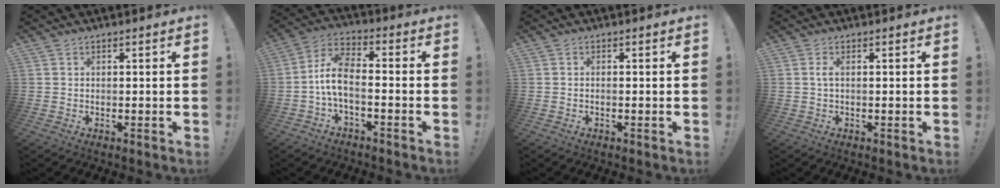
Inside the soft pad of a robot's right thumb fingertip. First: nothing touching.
{"total": 8.8, "force": [-2.3, 4.4, 7.3], "torque": [-0.148, 0.011, -0.039]}
{"total": 0.7, "force": [-0.3, -0.2, 0.6], "torque": [-0.012, 0.000, -0.005]}
{"total": 1.6, "force": [-0.1, 0.2, 1.6], "torque": [-0.034, 0.003, -0.002]}